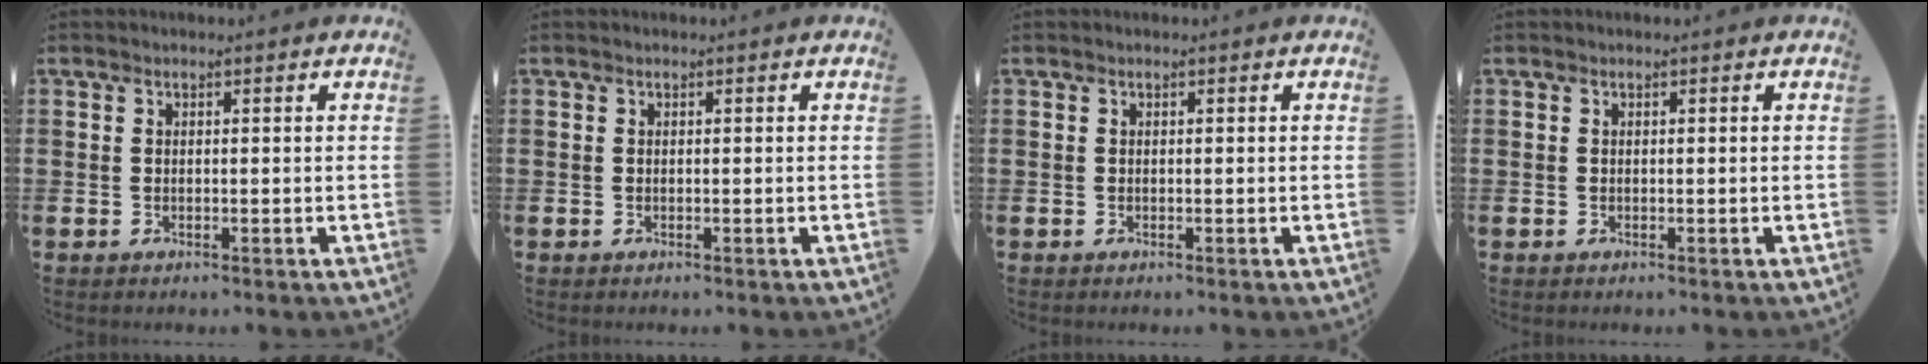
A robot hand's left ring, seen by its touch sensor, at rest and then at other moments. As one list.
[{"total": 0.0}, {"total": 0.0}, {"total": 0.0}]